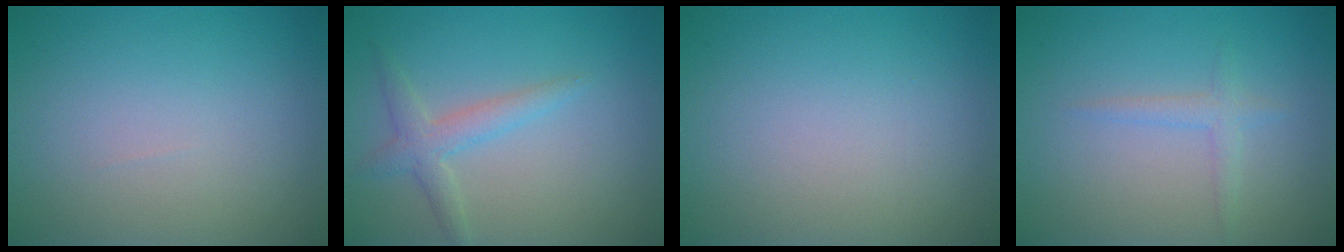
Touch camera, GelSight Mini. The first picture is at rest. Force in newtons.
{"total": 2.4, "press": 2.4, "slide": 0.1}
{"total": 0.0}
{"total": 1.4, "press": 1.4, "slide": 0.1}